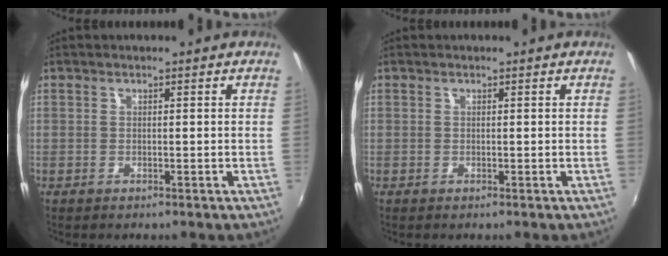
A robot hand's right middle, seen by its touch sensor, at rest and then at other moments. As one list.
[{"total": 0.0}]